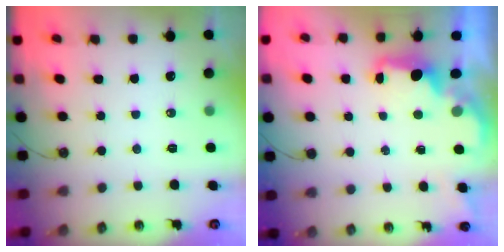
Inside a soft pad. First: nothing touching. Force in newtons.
{"total": 2.1, "press": 2.0, "slide": 0.8}